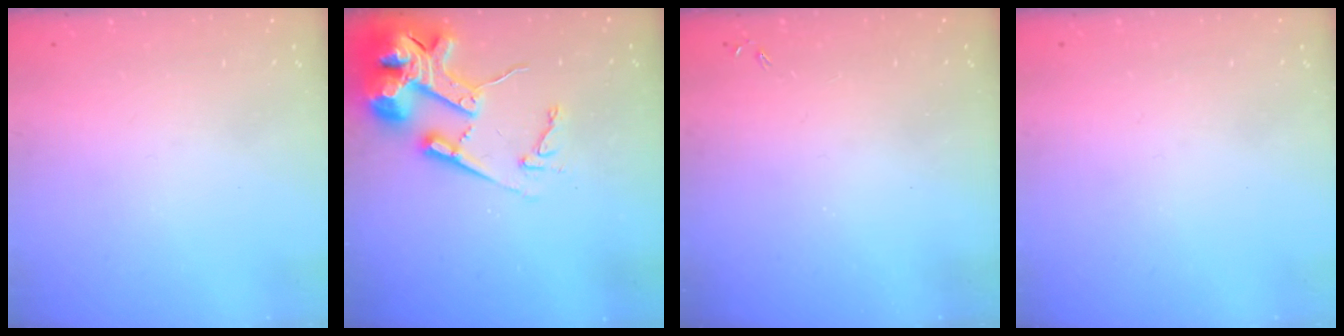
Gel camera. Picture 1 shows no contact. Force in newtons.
{"total": 18.1, "press": 17.9, "slide": 2.7}
{"total": 0.0}
{"total": 0.0}